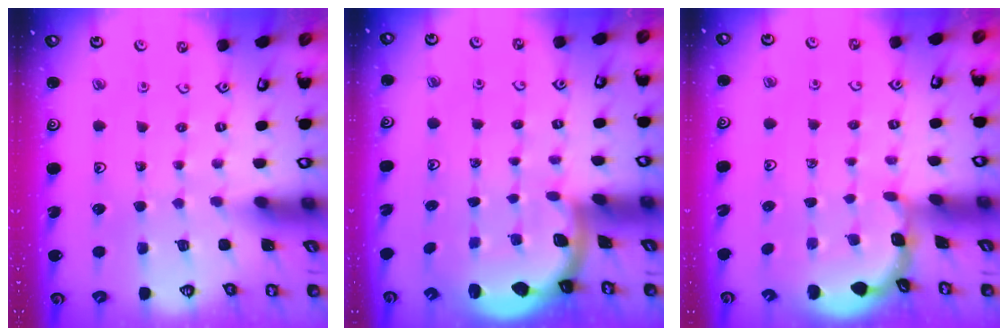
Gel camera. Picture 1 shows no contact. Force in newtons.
{"total": 2.0, "press": 1.9, "slide": 0.5}
{"total": 2.1, "press": 2.1, "slide": 0.2}